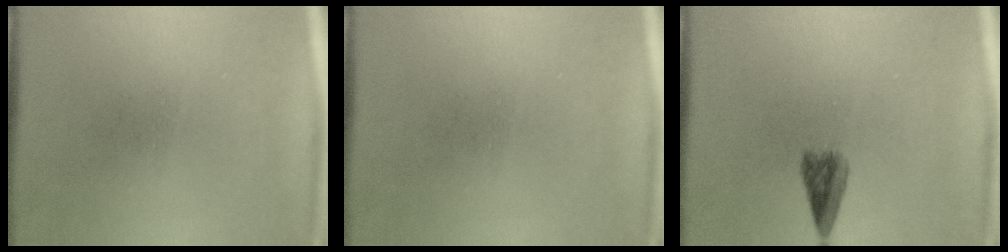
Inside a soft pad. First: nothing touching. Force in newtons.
{"total": 0.0}
{"total": 3.0}